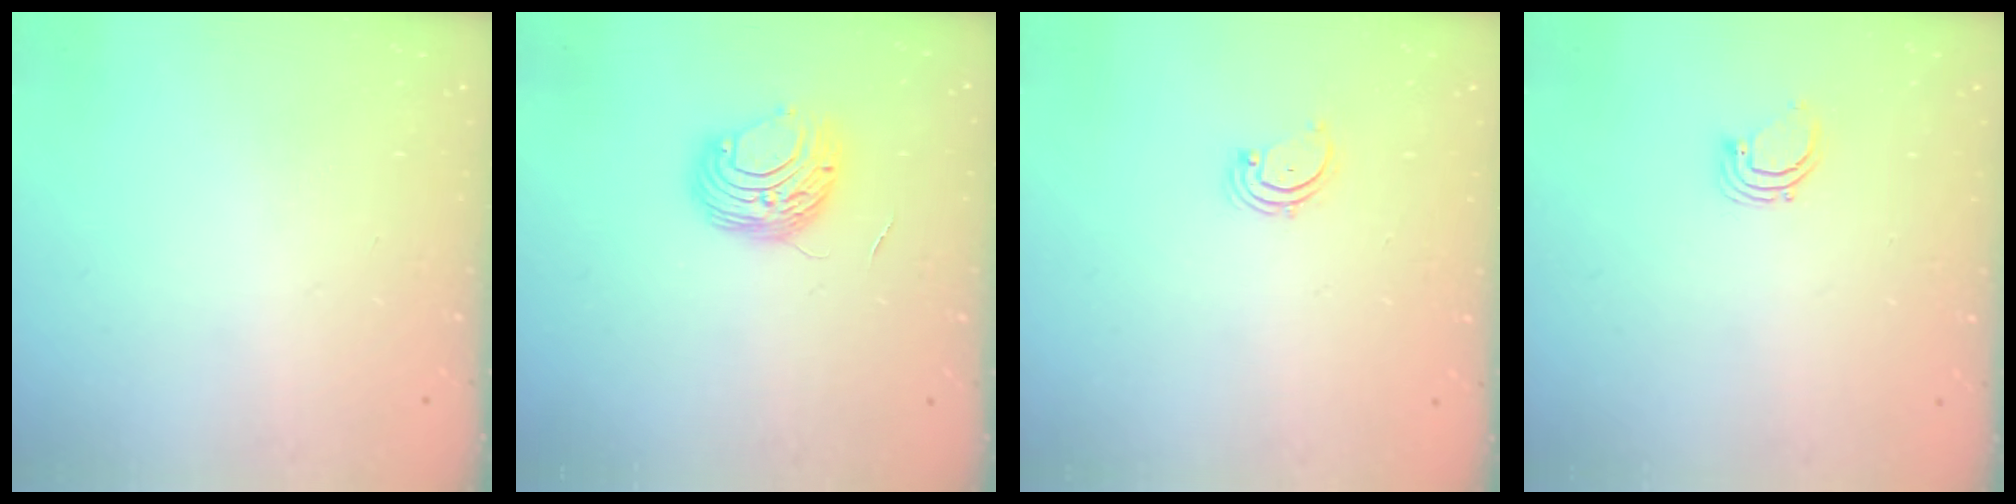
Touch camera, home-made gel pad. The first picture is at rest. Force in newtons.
{"total": 9.3, "press": 9.3, "slide": 0.5}
{"total": 1.7, "press": 1.6, "slide": 0.2}
{"total": 2.3, "press": 2.3, "slide": 0.1}